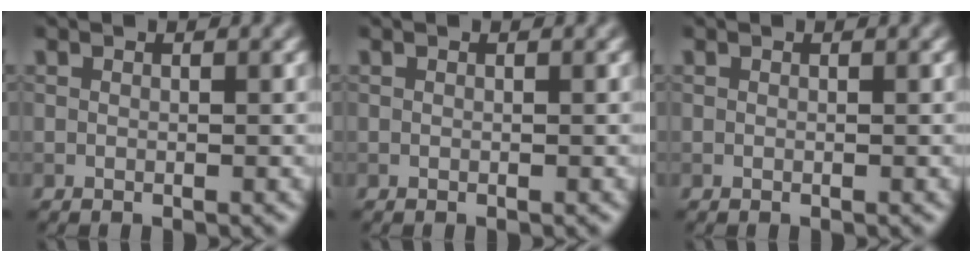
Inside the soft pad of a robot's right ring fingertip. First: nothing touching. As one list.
[{"total": 0.0}, {"total": 0.0}]